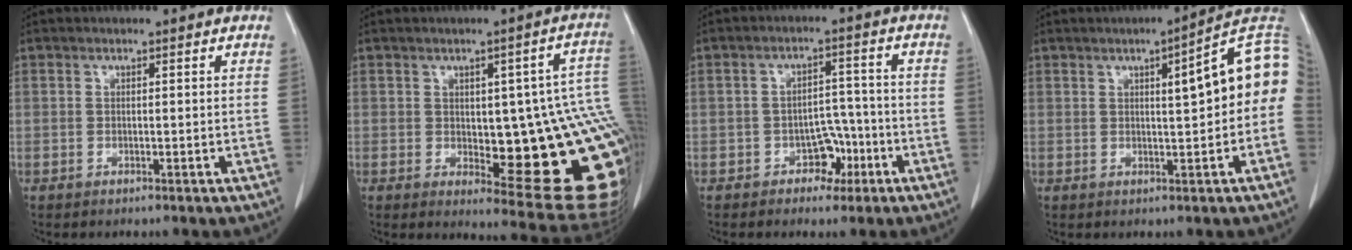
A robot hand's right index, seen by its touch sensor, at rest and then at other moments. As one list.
[{"total": 21.1, "force": [-1.8, 6.4, 20.0], "torque": [-0.146, 0.017, 0.002]}, {"total": 4.7, "force": [-2.4, 3.3, 2.4], "torque": [-0.029, 0.017, -0.032]}, {"total": 10.3, "force": [1.1, 1.3, 10.2], "torque": [-0.131, 0.029, 0.009]}]